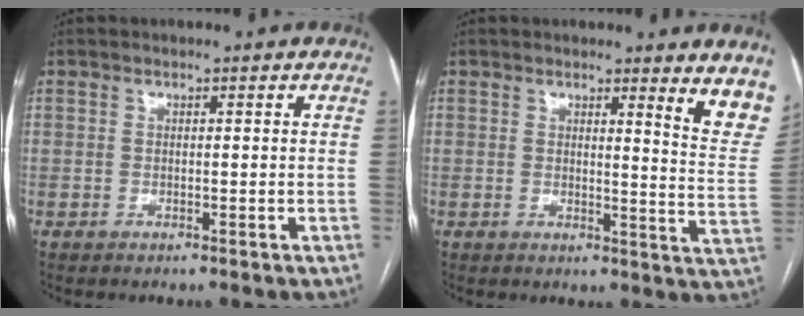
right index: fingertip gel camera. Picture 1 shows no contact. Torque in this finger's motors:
{"motor_torque": [0.16, 0.29, 0.05, 0.01]}